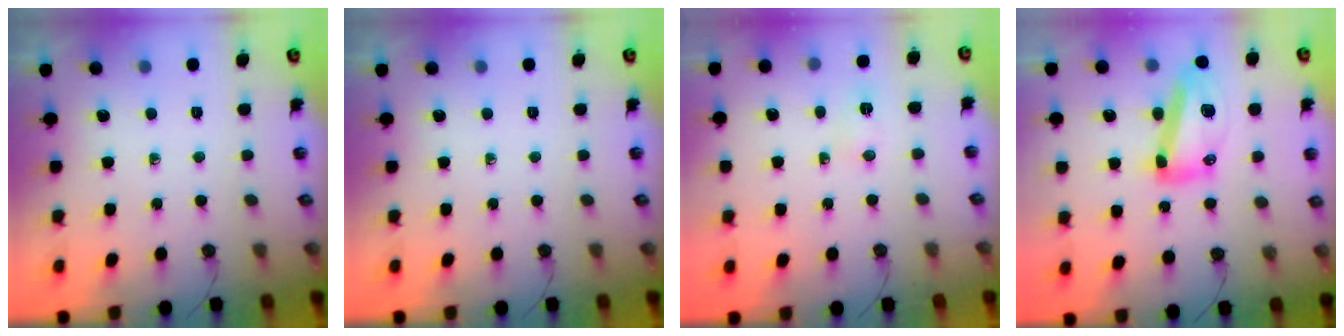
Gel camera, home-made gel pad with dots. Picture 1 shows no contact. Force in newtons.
{"total": 0.0}
{"total": 18.5, "press": 4.2, "slide": 18.0}
{"total": 14.3, "press": 14.1, "slide": 2.2}